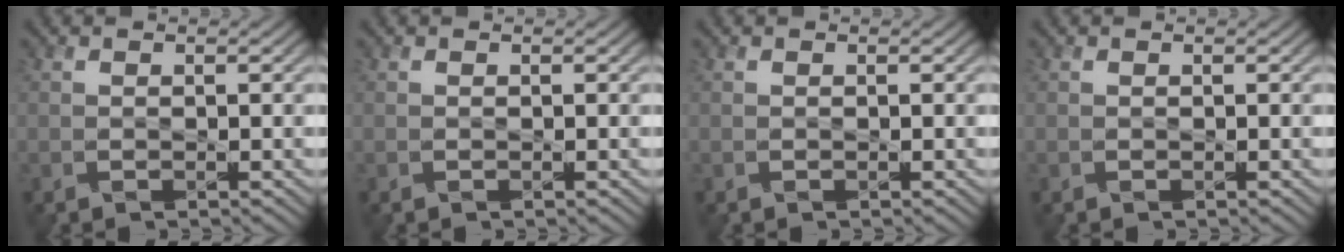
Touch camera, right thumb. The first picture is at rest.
{"total": 0.0}
{"total": 0.0}
{"total": 0.0}